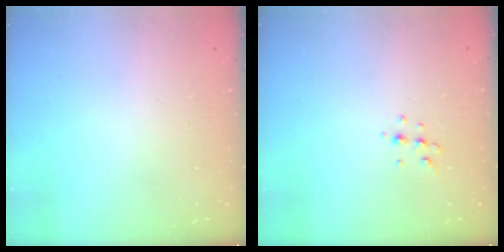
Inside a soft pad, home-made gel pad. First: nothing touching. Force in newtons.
{"total": 4.8, "press": 4.7, "slide": 1.1}